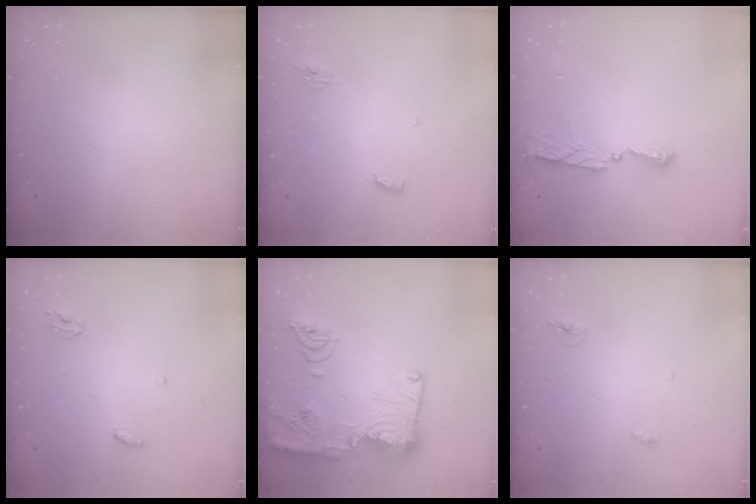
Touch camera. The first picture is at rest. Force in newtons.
{"total": 4.8, "press": 4.8, "slide": 0.3}
{"total": 4.0, "press": 4.0, "slide": 0.5}
{"total": 5.1, "press": 5.1, "slide": 0.4}
{"total": 24.5, "press": 23.7, "slide": 6.1}
{"total": 7.7, "press": 4.3, "slide": 6.3}